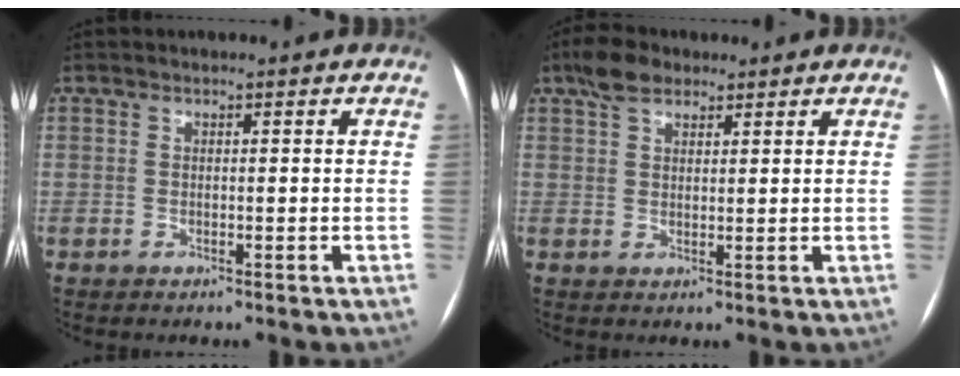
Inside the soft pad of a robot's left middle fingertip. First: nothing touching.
{"total": 4.5, "force": [3.2, 2.3, 2.3], "torque": [-0.049, 0.018, 0.060]}